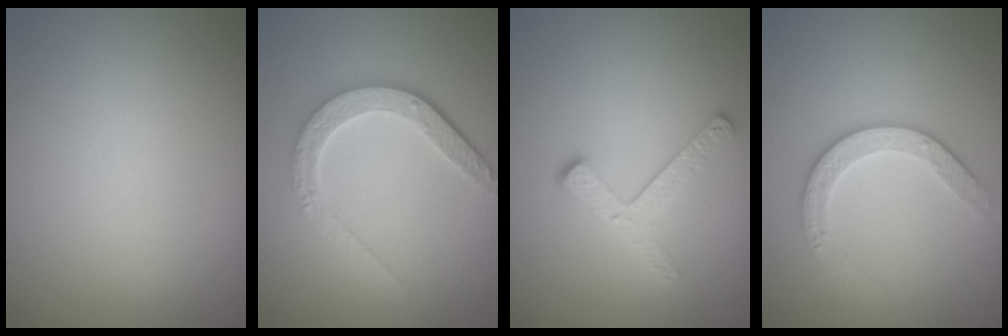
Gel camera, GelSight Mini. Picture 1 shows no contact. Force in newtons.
{"total": 4.7, "press": 3.7, "slide": 2.9}
{"total": 2.9, "press": 2.3, "slide": 1.7}
{"total": 2.9, "press": 2.7, "slide": 1.1}